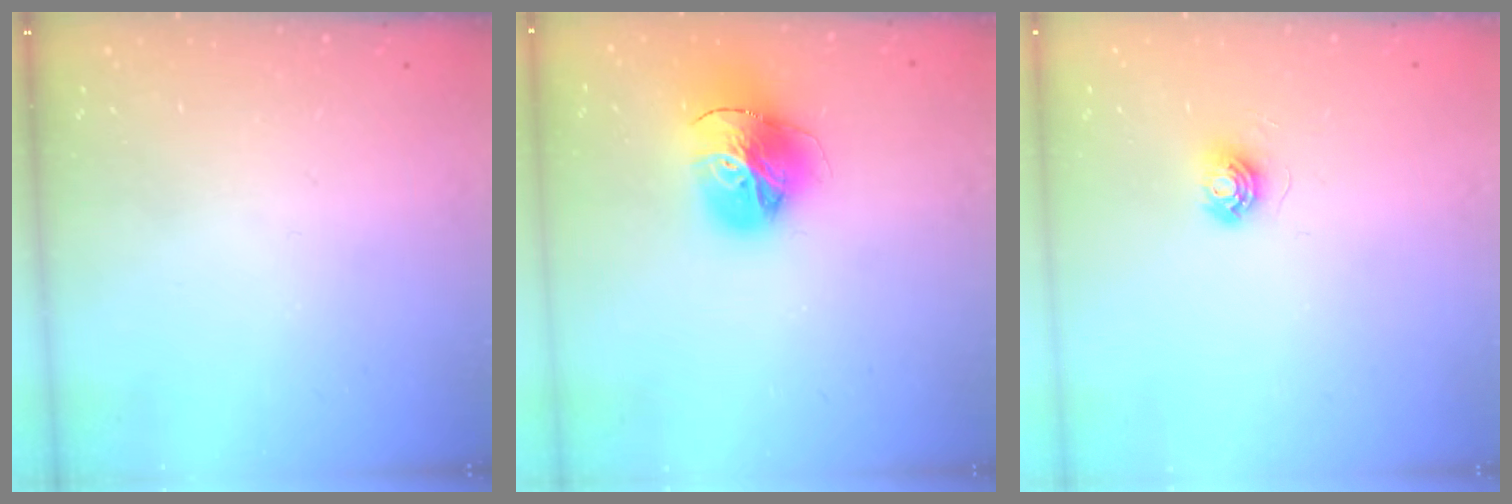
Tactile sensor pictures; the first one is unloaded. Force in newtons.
{"total": 18.4, "press": 18.3, "slide": 2.2}
{"total": 5.6, "press": 5.6, "slide": 0.3}